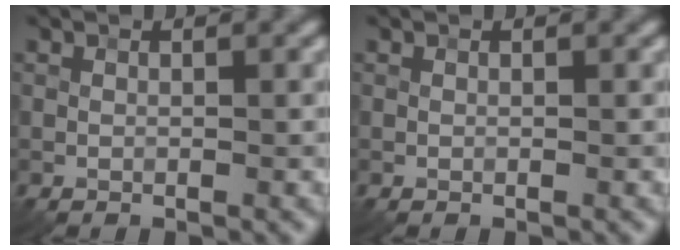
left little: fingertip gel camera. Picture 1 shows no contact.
{"total": 0.0}